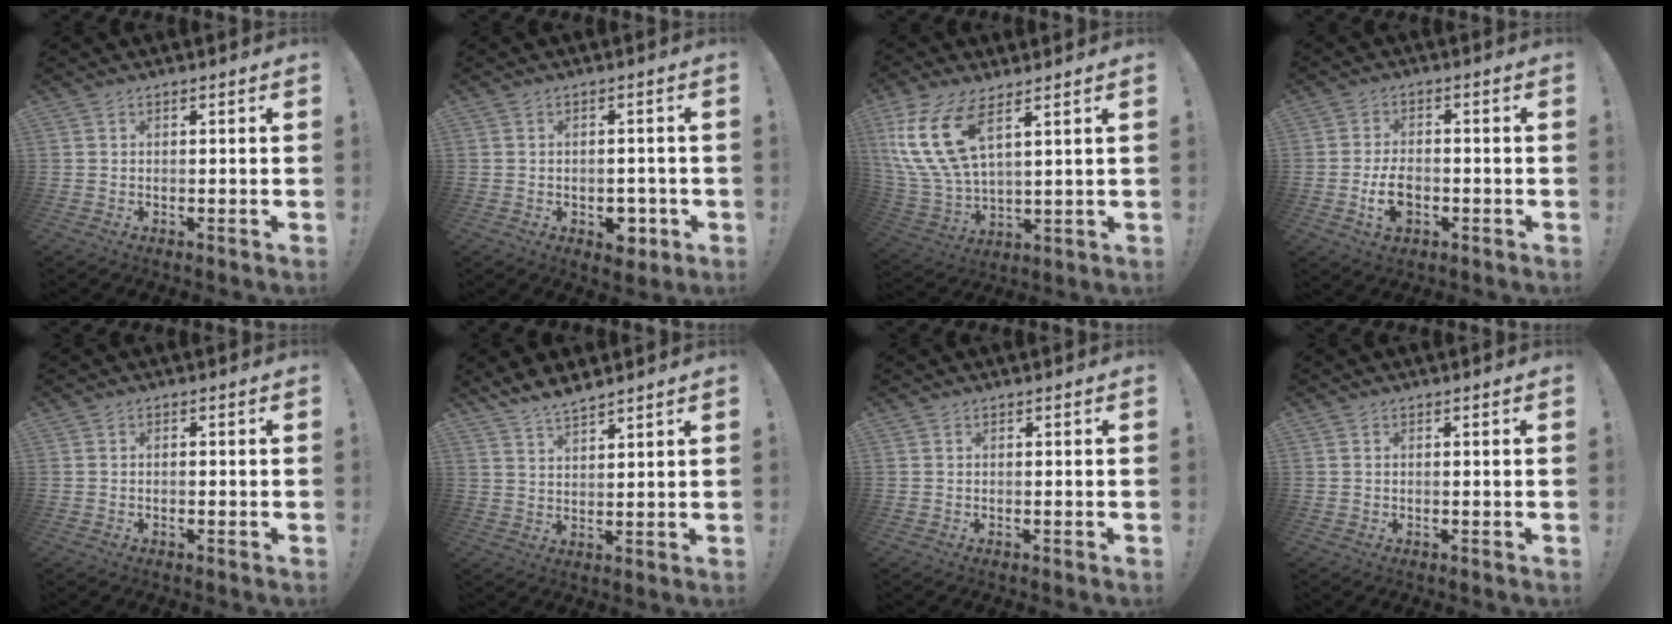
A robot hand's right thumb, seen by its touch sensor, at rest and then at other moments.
{"total": 5.9, "force": [-2.1, 4.3, 3.5], "torque": [-0.024, 0.015, -0.031]}
{"total": 16.5, "force": [8.2, 7.4, 12.2], "torque": [-0.262, -0.035, 0.150]}
{"total": 7.3, "force": [-2.4, 4.5, 5.3], "torque": [-0.077, 0.001, -0.041]}
{"total": 0.6, "force": [-0.4, 0.2, 0.4], "torque": [-0.008, 0.000, -0.008]}
{"total": 5.9, "force": [5.4, 1.0, 2.0], "torque": [-0.034, -0.035, 0.100]}
{"total": 0.0}
{"total": 0.0}